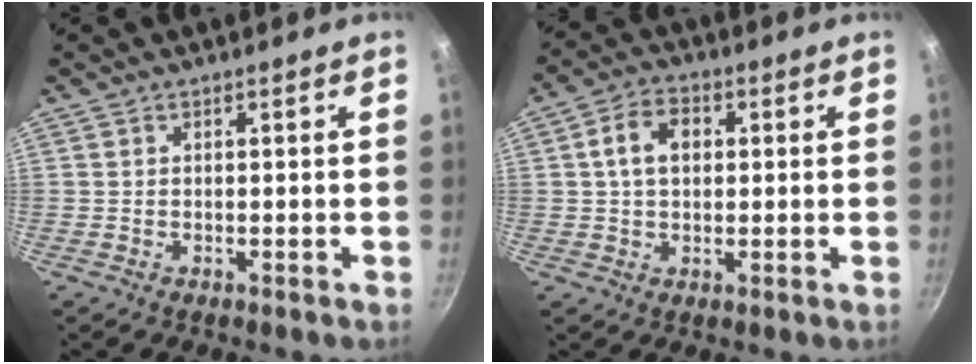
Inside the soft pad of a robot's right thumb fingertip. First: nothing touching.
{"total": 7.4, "force": [1.3, 5.2, 5.0], "torque": [-0.072, 0.013, 0.014]}